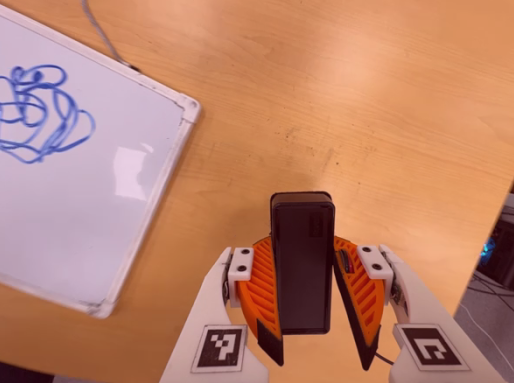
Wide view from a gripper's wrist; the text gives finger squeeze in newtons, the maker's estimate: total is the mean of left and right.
{"total": 5.6, "left": 5.6, "right": 5.7}